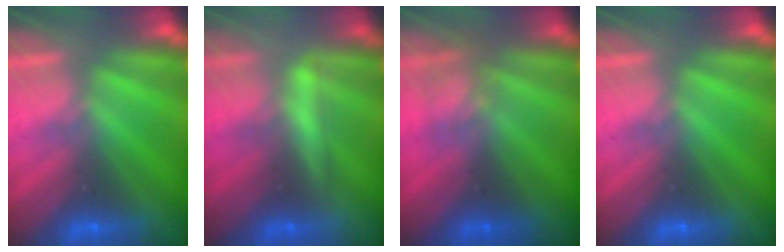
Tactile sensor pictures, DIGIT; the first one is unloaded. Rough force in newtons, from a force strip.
{"total": 2.1}
{"total": 2.4}
{"total": 0.0}